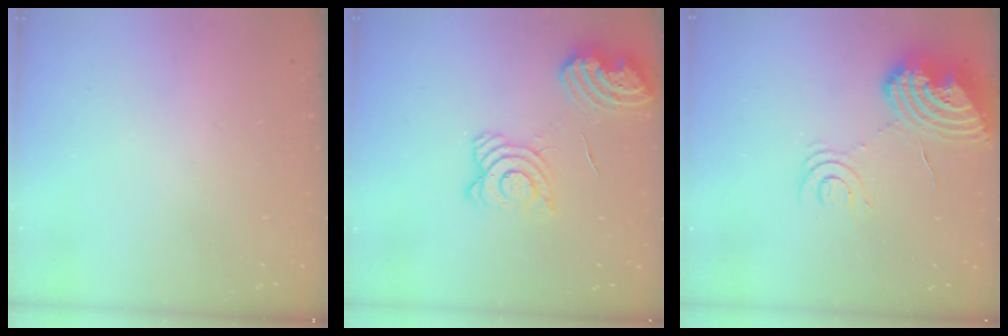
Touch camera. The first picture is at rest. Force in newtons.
{"total": 14.7, "press": 14.6, "slide": 1.3}
{"total": 17.1, "press": 17.0, "slide": 1.6}